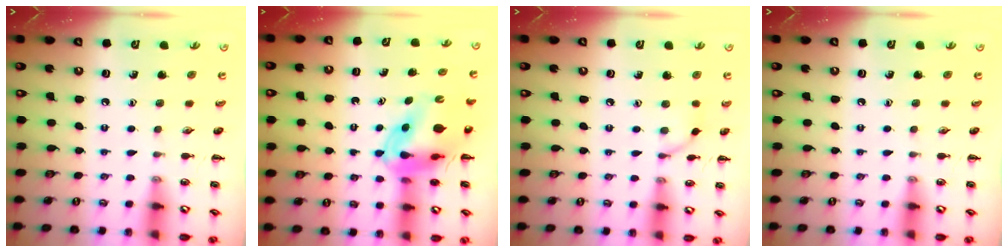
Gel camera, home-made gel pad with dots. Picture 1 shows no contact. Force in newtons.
{"total": 10.9, "press": 10.3, "slide": 3.5}
{"total": 5.7, "press": 5.5, "slide": 1.2}
{"total": 0.0}